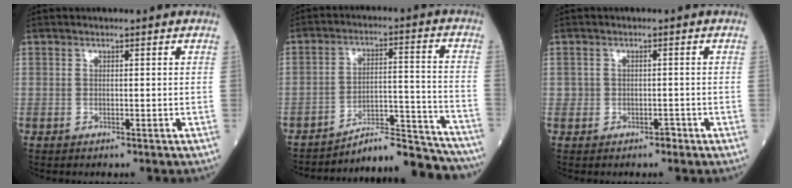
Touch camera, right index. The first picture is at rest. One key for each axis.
{"total": 14.7, "fx": -14.6, "fy": 0.4, "fz": 1.7, "tx": -0.008, "ty": 0.046, "tz": -0.212}
{"total": 1.2, "fx": -0.4, "fy": 1.1, "fz": 0.3, "tx": 0.000, "ty": 0.006, "tz": -0.003}